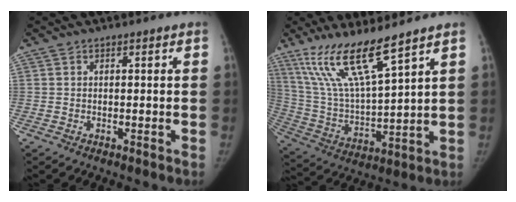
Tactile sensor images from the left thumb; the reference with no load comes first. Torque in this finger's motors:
{"motor_torque": [0.21, 0.12, 1.43, -1.34, 0.10]}